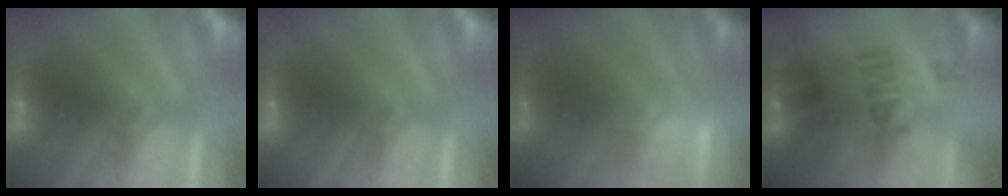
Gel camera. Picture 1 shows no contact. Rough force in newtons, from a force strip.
{"total": 0.0}
{"total": 4.8}
{"total": 2.3}